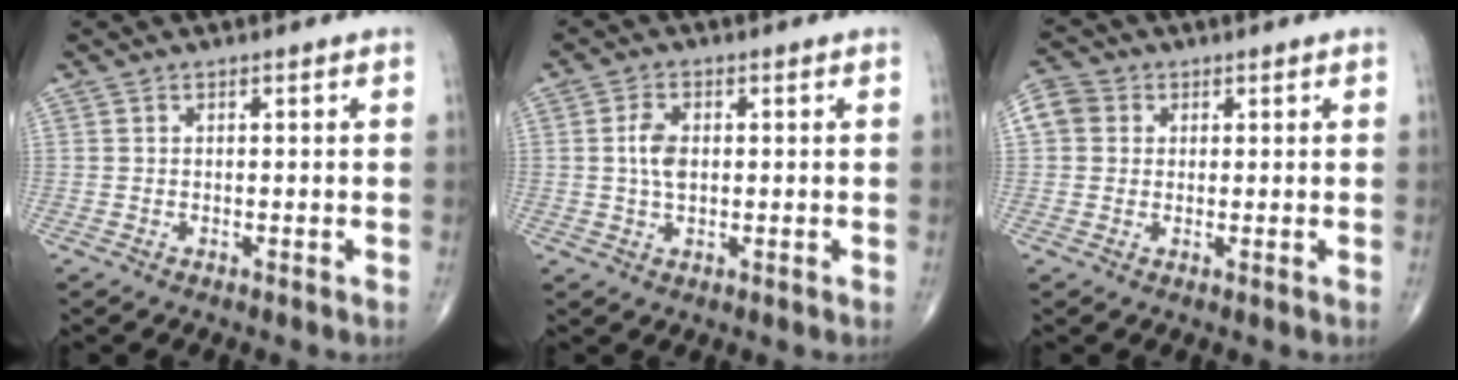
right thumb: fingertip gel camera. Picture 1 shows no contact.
{"total": 4.4, "force": [0.3, 2.6, 3.5], "torque": [-0.069, 0.002, 0.004]}
{"total": 5.6, "force": [1.1, 5.0, 2.2], "torque": [-0.034, 0.013, 0.016]}